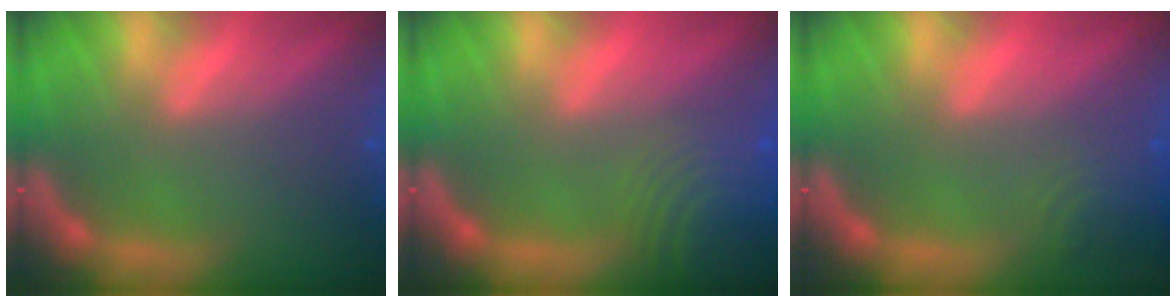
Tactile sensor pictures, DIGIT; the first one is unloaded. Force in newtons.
{"total": 10.1}
{"total": 3.5}